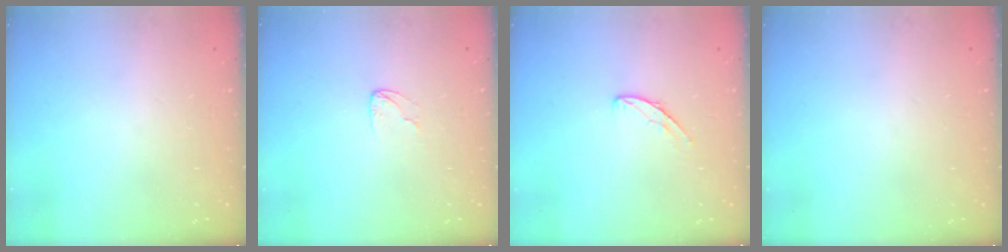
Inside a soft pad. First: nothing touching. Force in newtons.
{"total": 3.5, "press": 3.5, "slide": 0.3}
{"total": 4.7, "press": 4.6, "slide": 0.4}
{"total": 0.0}